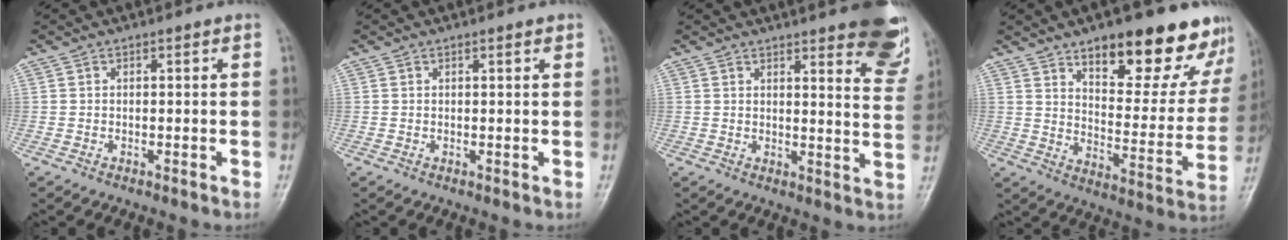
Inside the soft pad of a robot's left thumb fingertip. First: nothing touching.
{"total": 0.9, "force": [0.6, 0.1, 0.6], "torque": [-0.007, -0.003, 0.009]}
{"total": 15.4, "force": [10.5, 4.0, 10.5], "torque": [-0.094, -0.059, 0.113]}
{"total": 22.2, "force": [15.0, 8.4, 14.0], "torque": [-0.127, -0.080, 0.211]}